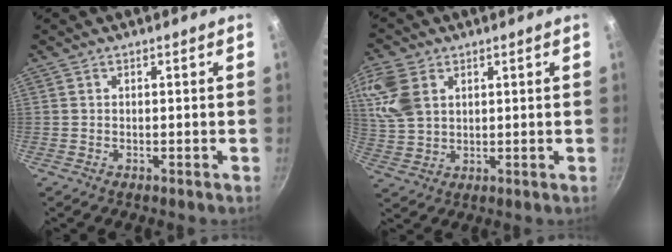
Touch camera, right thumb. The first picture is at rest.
{"total": 9.8, "force": [3.6, 6.7, 6.3], "torque": [-0.128, -0.007, 0.074]}